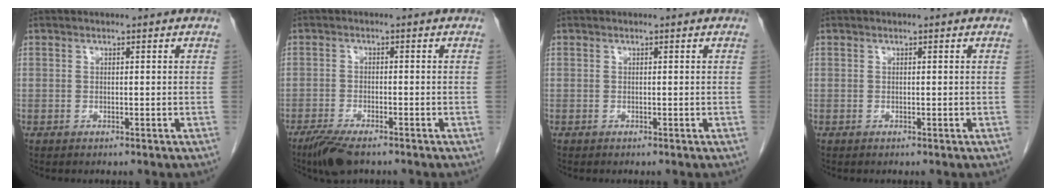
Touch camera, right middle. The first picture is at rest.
{"total": 5.6, "force": [-4.2, 1.3, 3.5], "torque": [-0.065, -0.011, -0.073]}
{"total": 0.0}
{"total": 0.0}